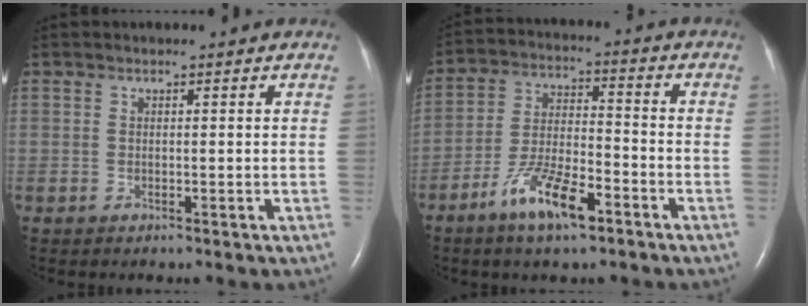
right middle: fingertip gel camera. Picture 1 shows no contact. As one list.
[{"total": 10.0, "force": [-6.0, 2.7, 7.6], "torque": [-0.152, 0.000, -0.109]}]